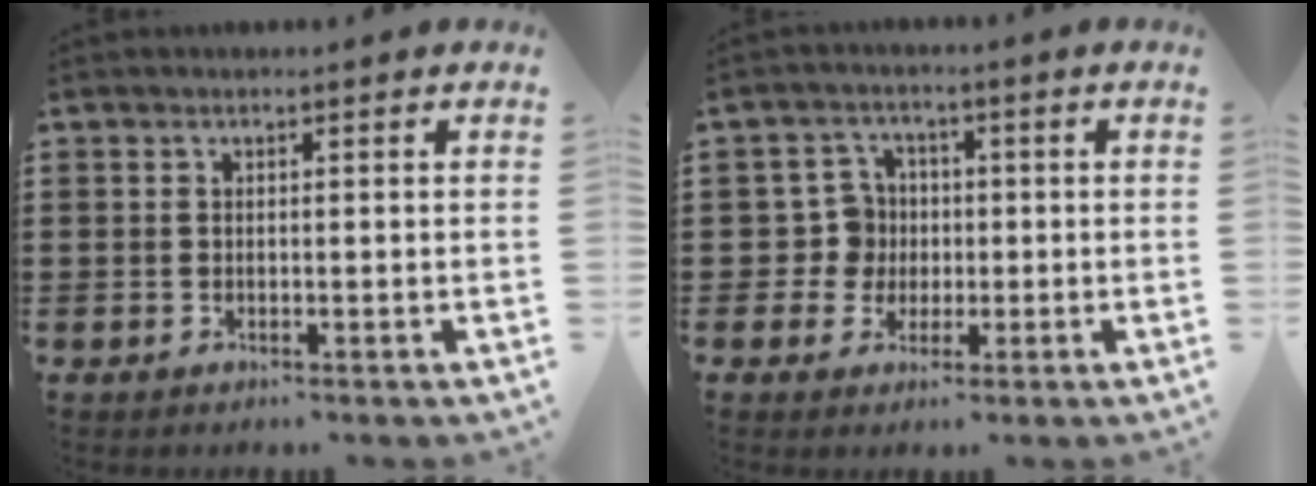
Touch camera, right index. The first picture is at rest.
{"total": 5.1, "force": [-0.2, 4.8, 1.6], "torque": [-0.050, 0.014, -0.002]}